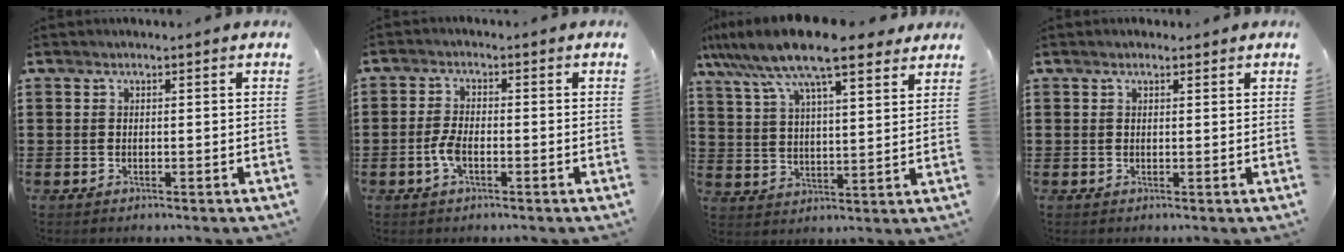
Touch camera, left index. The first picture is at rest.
{"total": 3.5, "force": [-1.2, 1.4, 3.0], "torque": [-0.082, -0.005, -0.029]}
{"total": 12.0, "force": [9.2, 2.3, 7.3], "torque": [-0.171, -0.022, 0.159]}
{"total": 0.9, "force": [0.7, 0.3, 0.5], "torque": [-0.010, 0.003, 0.012]}